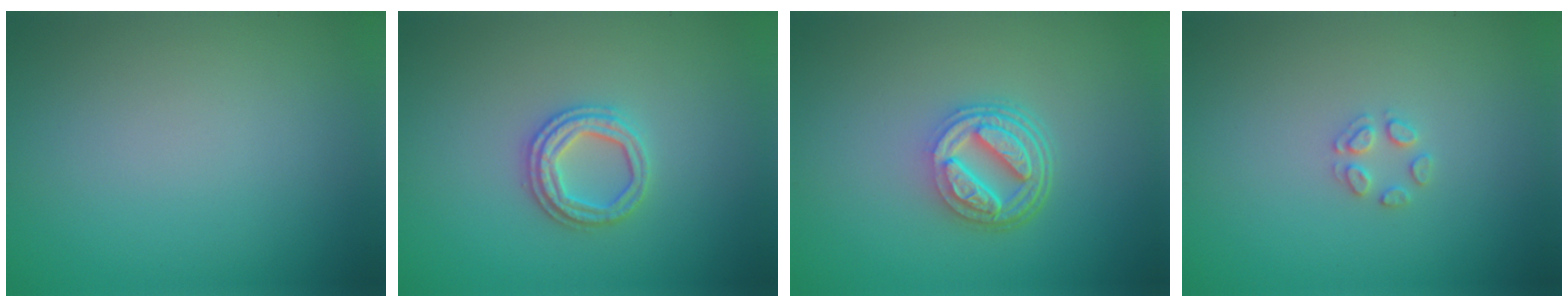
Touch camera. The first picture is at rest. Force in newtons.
{"total": 2.9, "press": 2.7, "slide": 1.0}
{"total": 5.2, "press": 3.9, "slide": 3.5}
{"total": 1.5, "press": 1.5, "slide": 0.1}